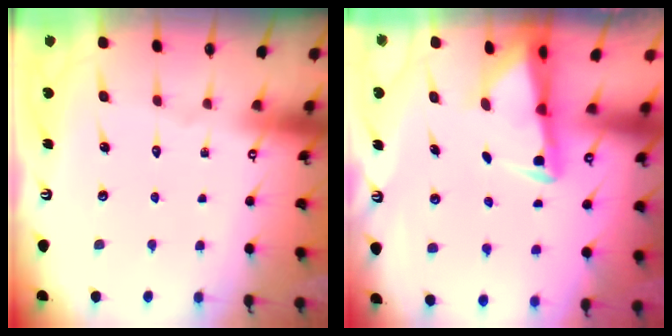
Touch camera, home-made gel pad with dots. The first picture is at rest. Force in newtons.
{"total": 3.3, "press": 3.2, "slide": 0.7}